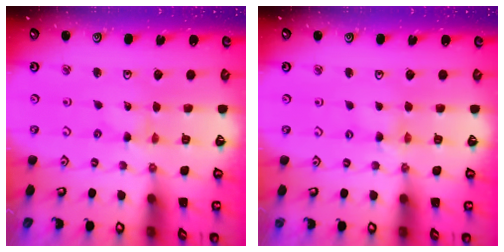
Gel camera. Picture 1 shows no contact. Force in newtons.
{"total": 1.2, "press": 1.2, "slide": 0.2}